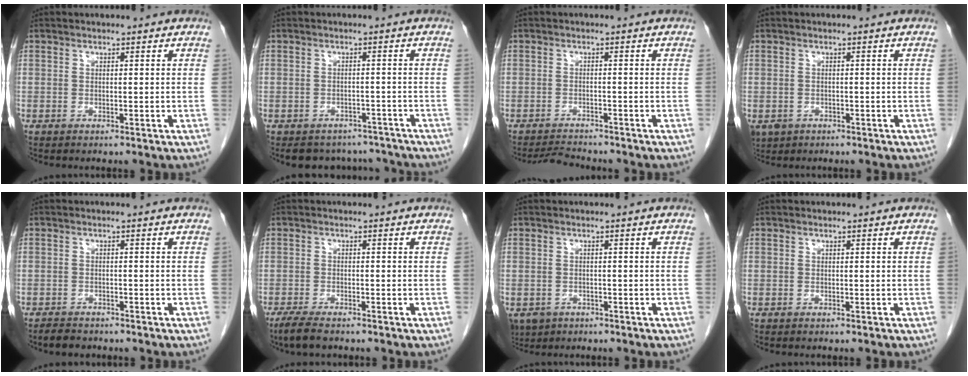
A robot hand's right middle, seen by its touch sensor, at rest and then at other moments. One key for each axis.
{"total": 7.7, "fx": -7.0, "fy": 3.2, "fz": 0.5, "tx": 0.006, "ty": 0.014, "tz": -0.082}
{"total": 3.2, "fx": -3.2, "fy": -0.1, "fz": 0.3, "tx": -0.010, "ty": -0.017, "tz": -0.054}
{"total": 4.5, "fx": -2.3, "fy": 3.5, "fz": 1.4, "tx": -0.029, "ty": -0.002, "tz": -0.033}
{"total": 2.7, "fx": -2.3, "fy": 1.1, "fz": 0.7, "tx": -0.019, "ty": -0.002, "tz": -0.034}
{"total": 4.0, "fx": -3.1, "fy": 0.9, "fz": 2.4, "tx": -0.051, "ty": -0.011, "tz": -0.051}
{"total": 5.0, "fx": -2.8, "fy": 3.9, "fz": 1.5, "tx": -0.032, "ty": -0.002, "tz": -0.041}
{"total": 0.0}